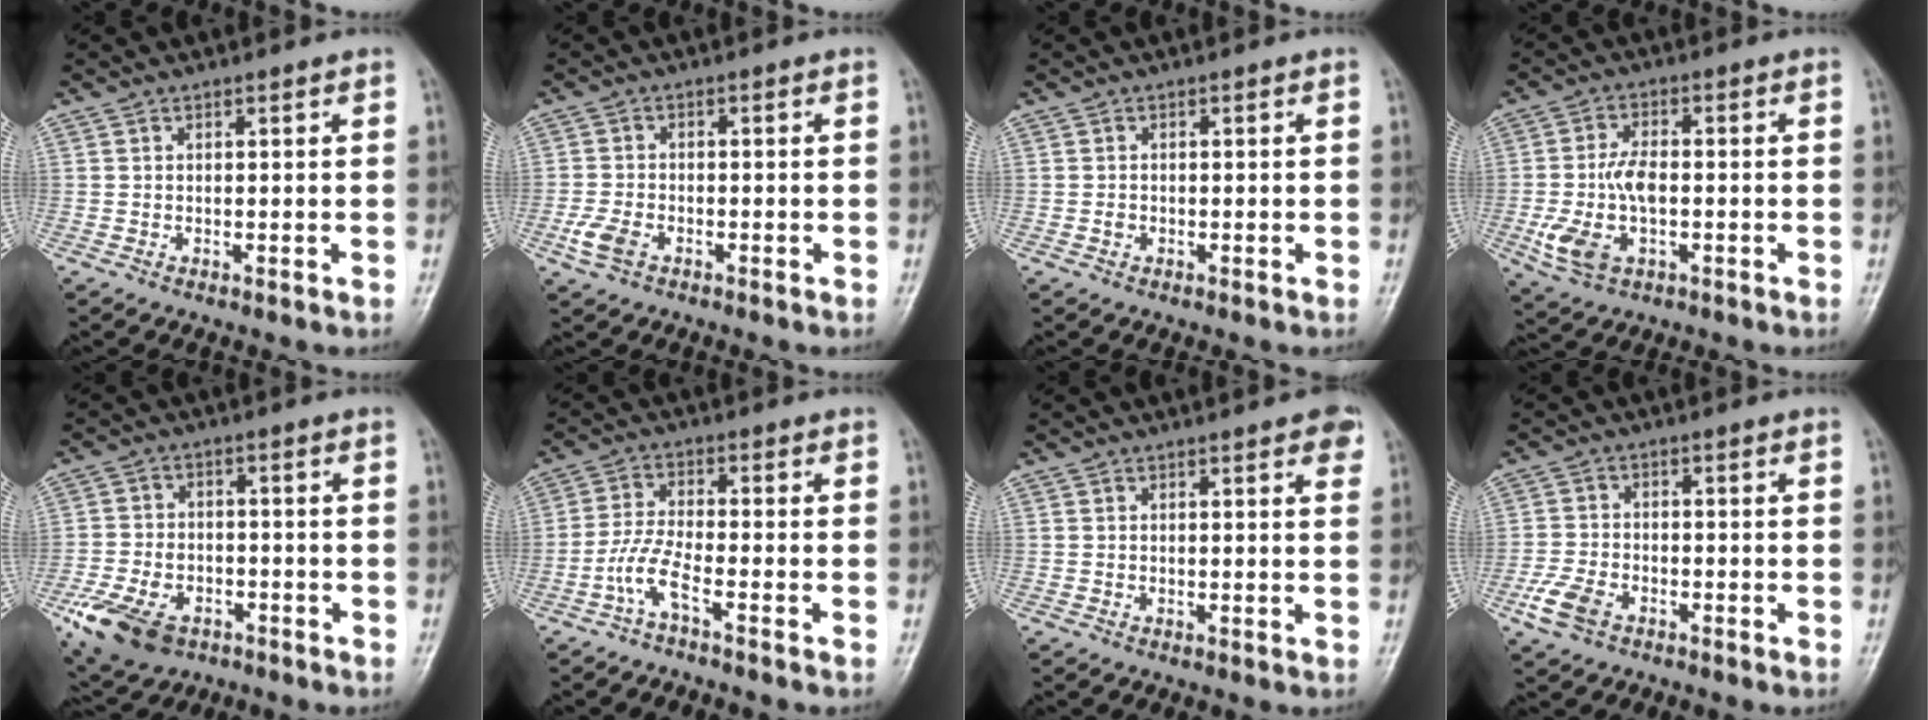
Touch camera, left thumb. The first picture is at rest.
{"total": 4.0, "force": [-2.0, 2.4, 2.4], "torque": [-0.062, 0.005, -0.042]}
{"total": 0.7, "force": [-0.4, 0.6, 0.2], "torque": [-0.005, 0.001, -0.008]}
{"total": 9.6, "force": [-1.8, 5.4, 7.7], "torque": [-0.163, 0.008, -0.031]}
{"total": 12.0, "force": [-6.0, 7.9, 6.7], "torque": [-0.125, 0.021, -0.099]}
{"total": 4.9, "force": [-3.1, 0.6, 3.8], "torque": [-0.099, 0.021, -0.066]}
{"total": 3.4, "force": [1.8, 1.0, 2.8], "torque": [-0.025, -0.002, 0.015]}
{"total": 5.5, "force": [-3.1, 3.2, 3.2], "torque": [-0.078, 0.009, -0.062]}